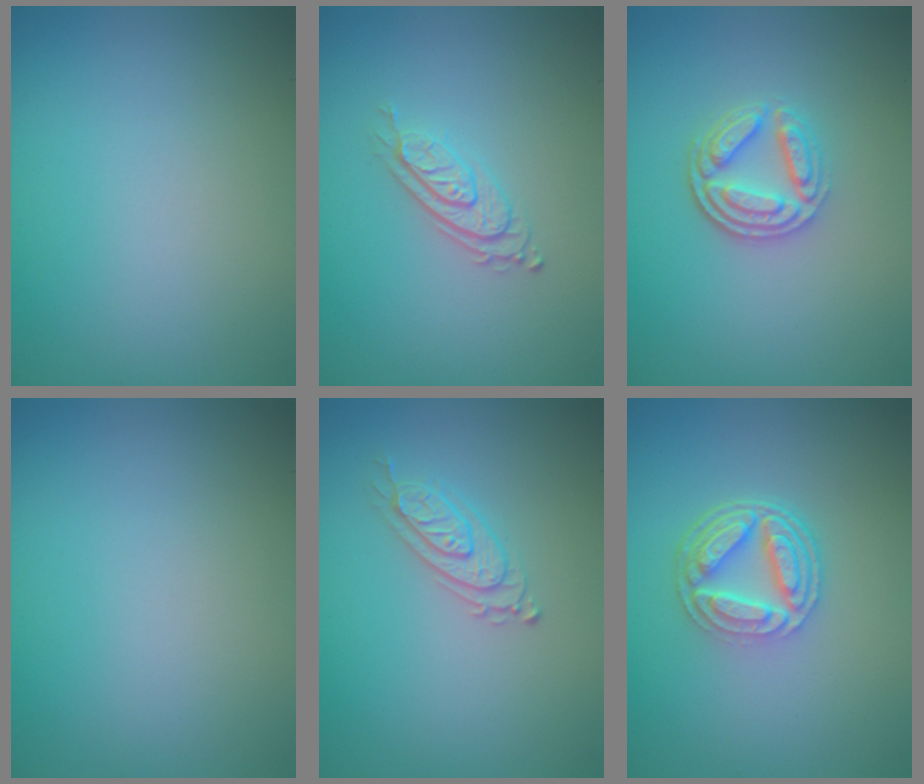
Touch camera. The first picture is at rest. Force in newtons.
{"total": 2.8, "press": 2.0, "slide": 2.0}
{"total": 3.9, "press": 3.2, "slide": 2.2}
{"total": 0.0}
{"total": 2.3, "press": 2.1, "slide": 0.9}
{"total": 5.0, "press": 3.7, "slide": 3.3}